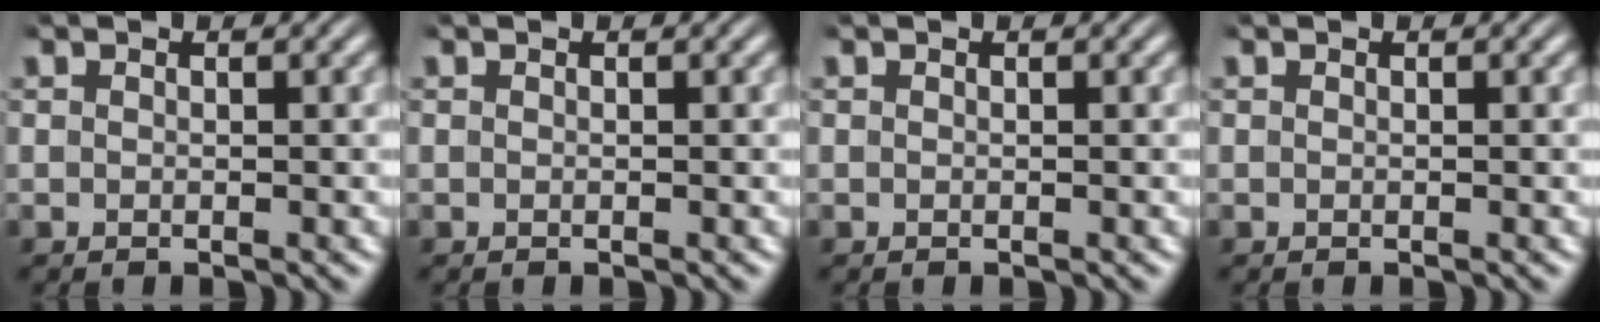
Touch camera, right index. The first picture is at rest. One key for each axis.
{"total": 0.0}
{"total": 0.0}
{"total": 0.0}